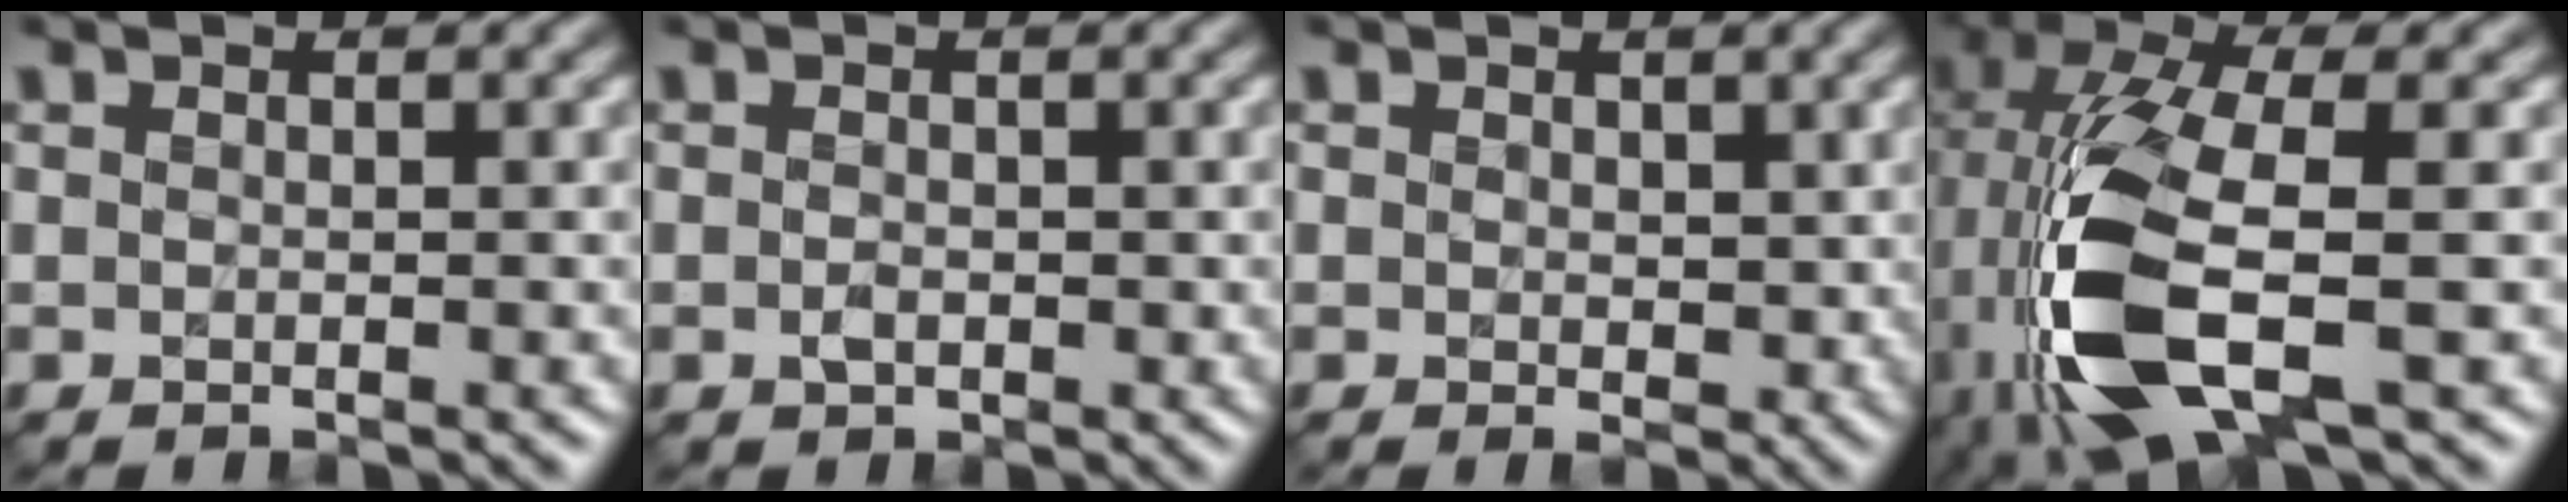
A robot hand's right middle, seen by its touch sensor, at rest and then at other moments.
{"total": 1.2, "force": [-0.3, 0.8, 0.8], "torque": [-0.014, 0.000, -0.008]}
{"total": 1.3, "force": [0.3, 1.1, 0.7], "torque": [-0.019, 0.000, 0.003]}
{"total": 11.4, "force": [-3.2, 4.5, 10.0], "torque": [-0.235, -0.010, -0.062]}